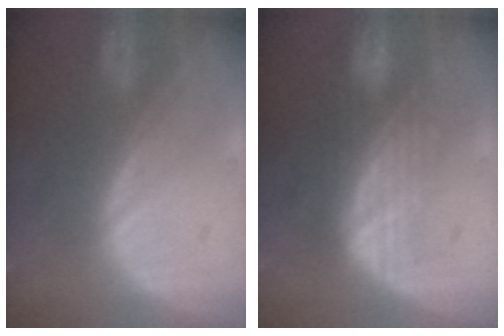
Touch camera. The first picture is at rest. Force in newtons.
{"total": 7.6, "press": 6.8, "slide": 3.3}